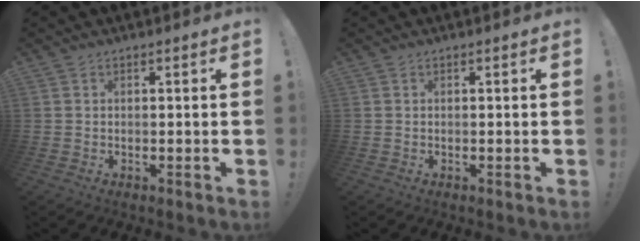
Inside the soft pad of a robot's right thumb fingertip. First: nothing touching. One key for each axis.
{"total": 0.0}